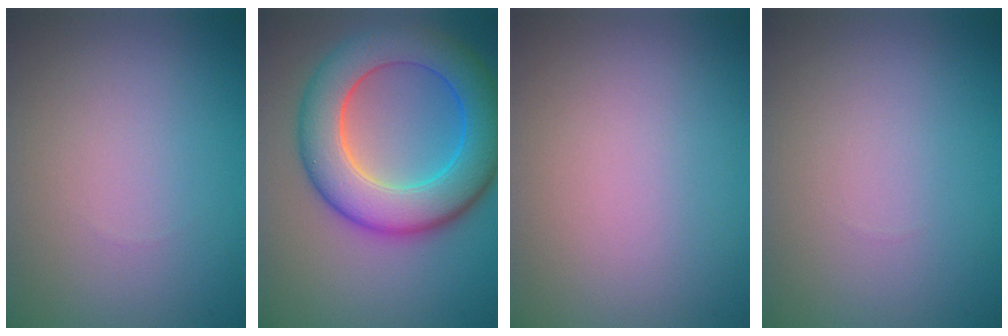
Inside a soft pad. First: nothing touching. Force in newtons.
{"total": 9.5, "press": 9.5, "slide": 0.6}
{"total": 0.0}
{"total": 0.0}